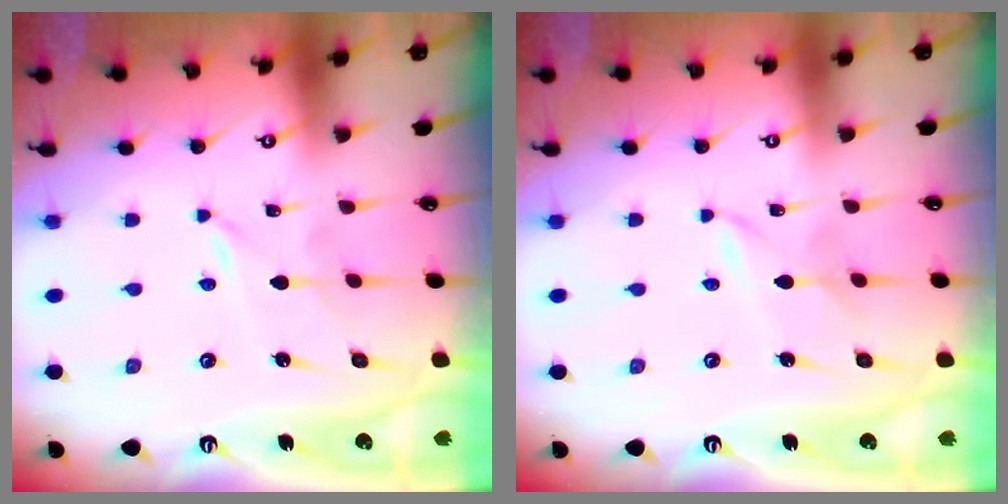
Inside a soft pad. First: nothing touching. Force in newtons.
{"total": 2.4, "press": 2.3, "slide": 0.3}